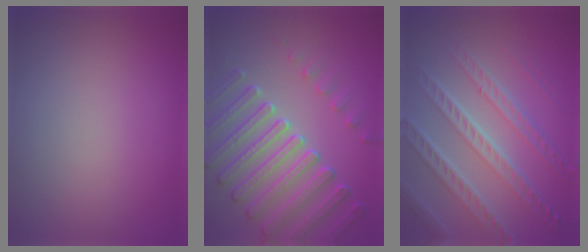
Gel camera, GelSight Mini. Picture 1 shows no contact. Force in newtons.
{"total": 7.1, "press": 5.4, "slide": 4.7}
{"total": 7.1, "press": 5.0, "slide": 5.0}